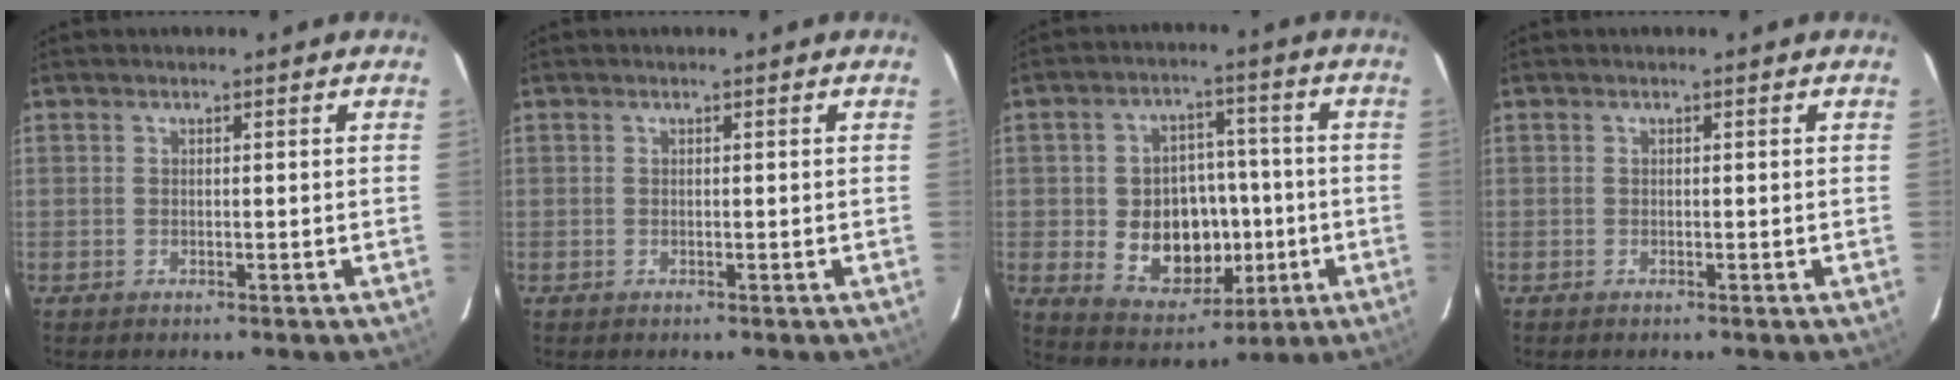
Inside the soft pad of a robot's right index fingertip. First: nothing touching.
{"total": 0.0}
{"total": 13.5, "force": [-2.4, 10.4, 8.3], "torque": [-0.172, 0.011, -0.014]}
{"total": 0.0}